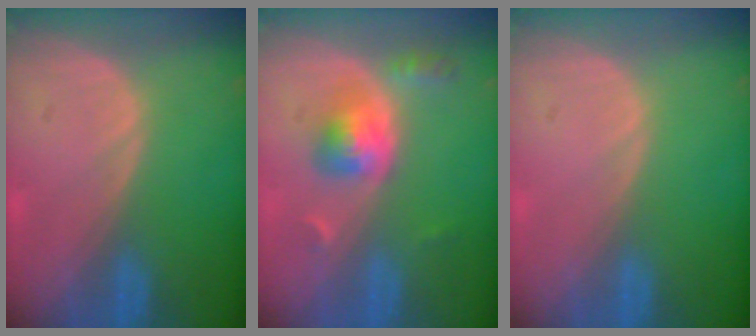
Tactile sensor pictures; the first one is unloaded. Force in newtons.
{"total": 5.2, "press": 4.9, "slide": 1.9}
{"total": 0.0}